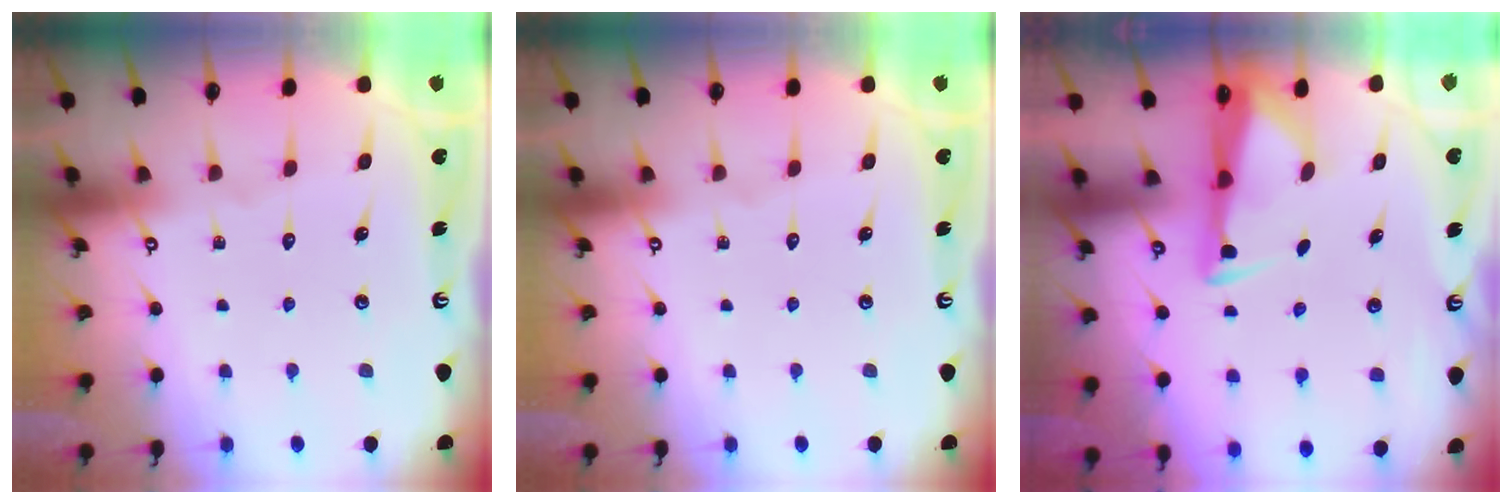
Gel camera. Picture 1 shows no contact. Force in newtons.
{"total": 0.0}
{"total": 3.3, "press": 3.2, "slide": 0.9}